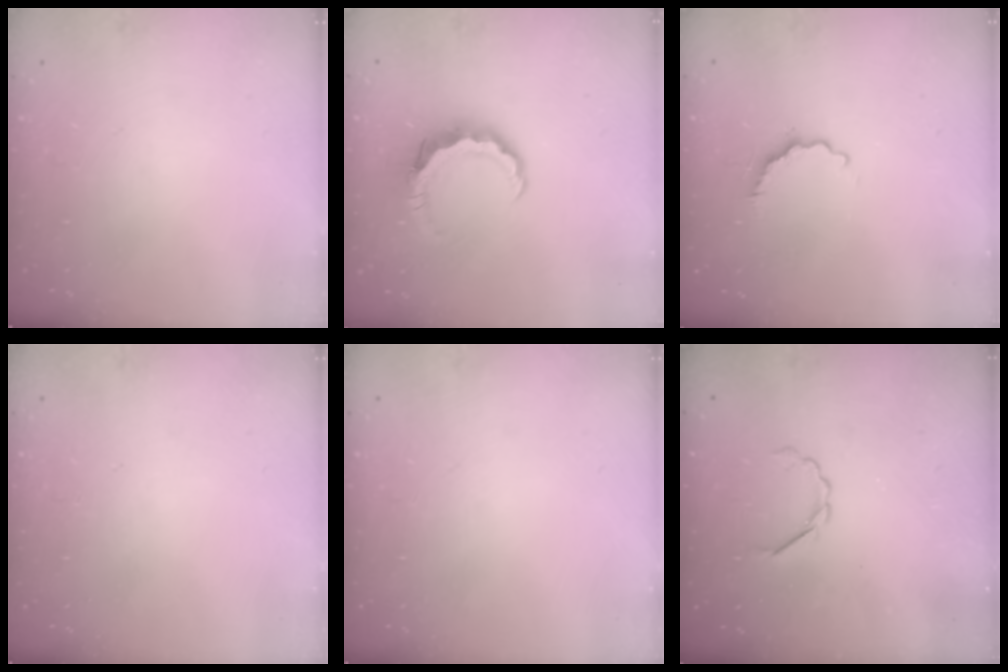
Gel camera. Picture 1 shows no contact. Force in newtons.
{"total": 8.6, "press": 8.5, "slide": 1.4}
{"total": 4.1, "press": 4.0, "slide": 0.8}
{"total": 0.0}
{"total": 0.0}
{"total": 2.4, "press": 2.2, "slide": 0.8}